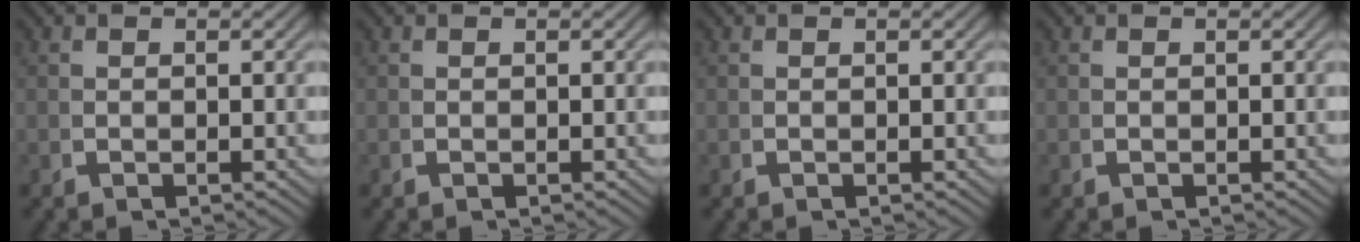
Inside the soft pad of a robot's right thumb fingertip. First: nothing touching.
{"total": 0.0}
{"total": 0.0}
{"total": 0.0}